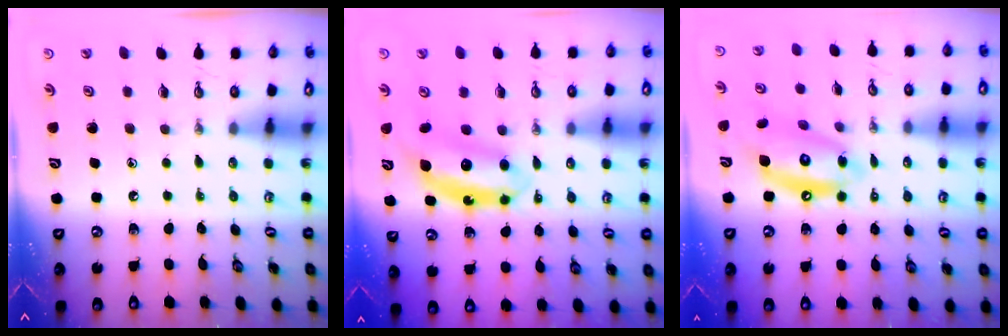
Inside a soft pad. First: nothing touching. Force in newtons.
{"total": 7.3, "press": 7.3, "slide": 0.3}
{"total": 12.2, "press": 12.1, "slide": 1.1}